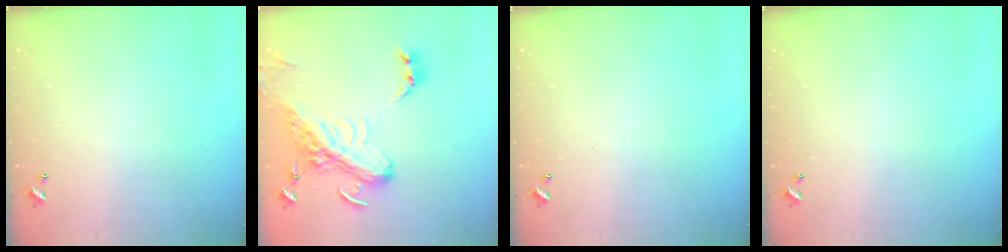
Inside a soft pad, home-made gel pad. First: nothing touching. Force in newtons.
{"total": 9.5, "press": 9.3, "slide": 2.2}
{"total": 0.0}
{"total": 0.0}